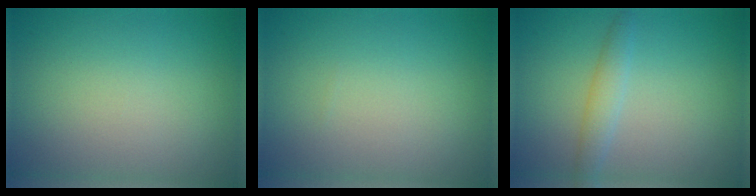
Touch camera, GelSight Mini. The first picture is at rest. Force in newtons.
{"total": 0.0}
{"total": 1.9, "press": 1.9, "slide": 0.1}